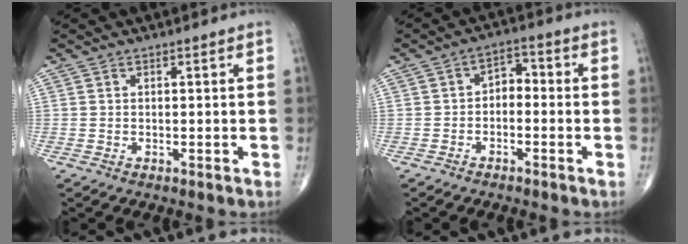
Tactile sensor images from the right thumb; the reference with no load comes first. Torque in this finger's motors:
{"motor_torque": [-0.08, -0.03, 0.17, 0.17, 0.06]}